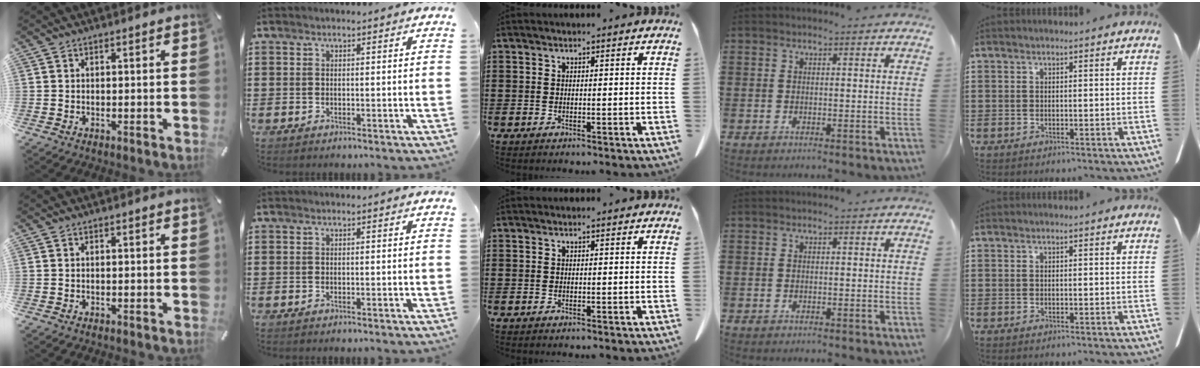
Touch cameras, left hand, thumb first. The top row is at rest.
{}